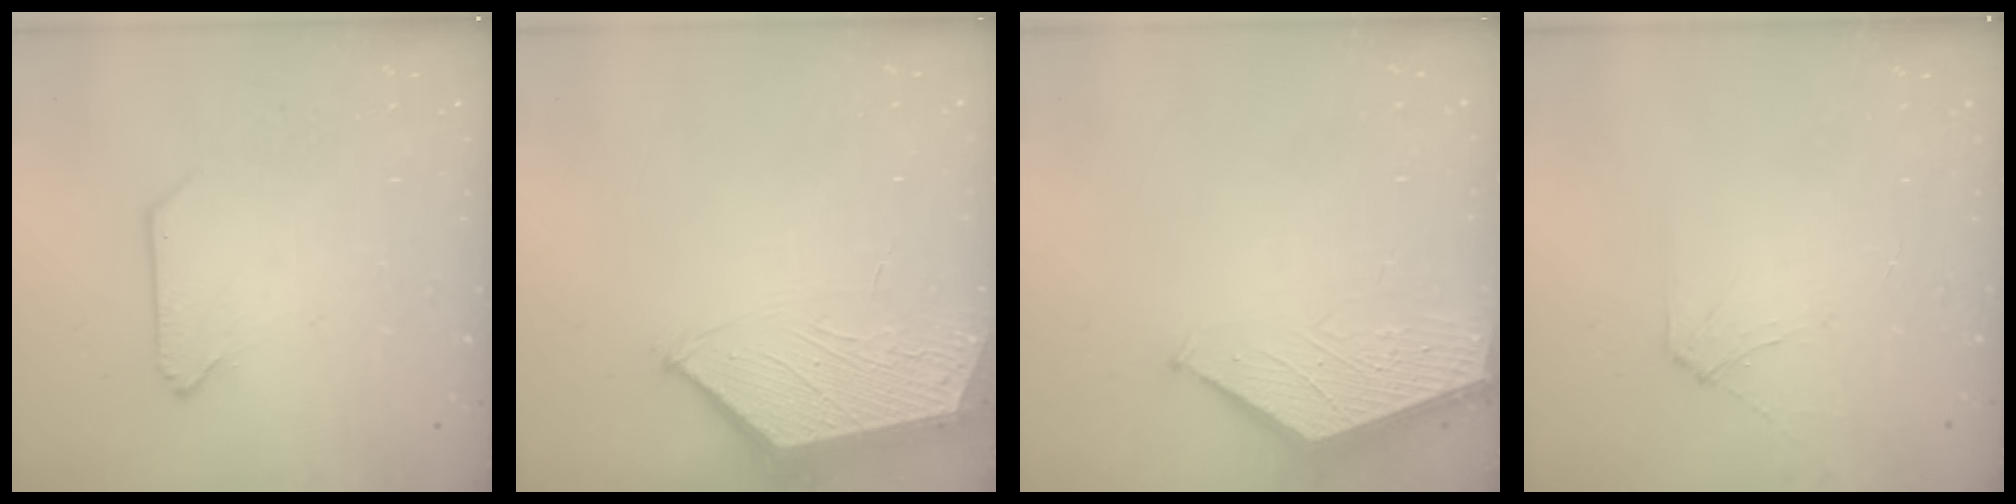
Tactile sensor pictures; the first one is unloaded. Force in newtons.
{"total": 3.2, "press": 3.2, "slide": 0.4}
{"total": 1.8, "press": 1.8, "slide": 0.2}
{"total": 3.8, "press": 3.8, "slide": 0.6}